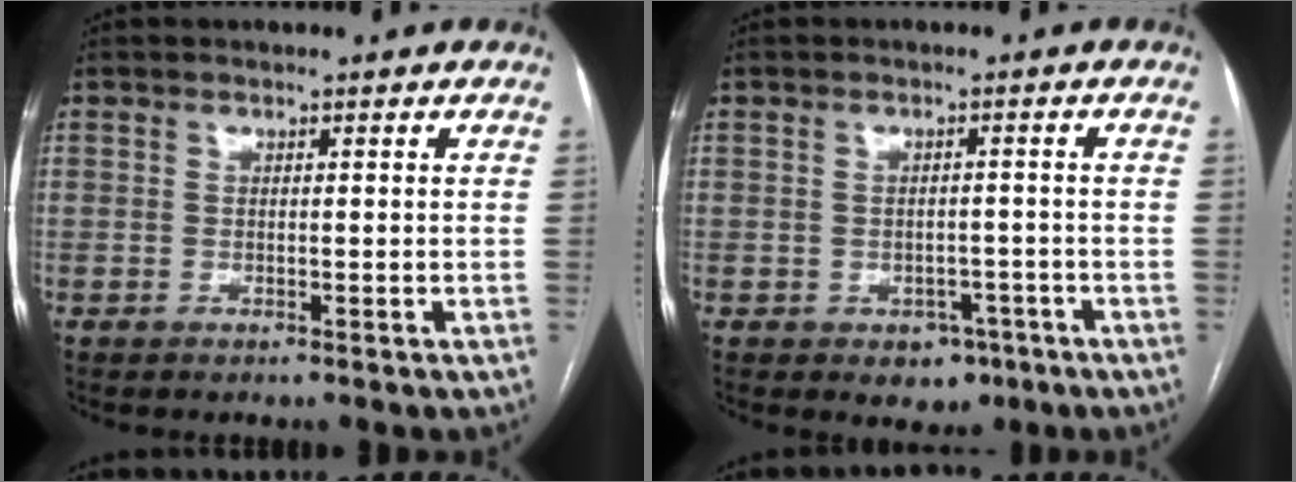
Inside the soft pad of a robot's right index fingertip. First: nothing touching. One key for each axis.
{"total": 4.0, "fx": -2.1, "fy": 2.8, "fz": 1.8, "tx": -0.012, "ty": 0.007, "tz": -0.018}